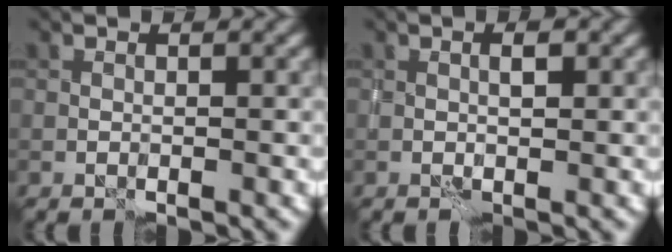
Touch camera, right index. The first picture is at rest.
{"total": 1.0, "force": [0.2, 0.3, 0.9], "torque": [-0.014, 0.002, 0.003]}